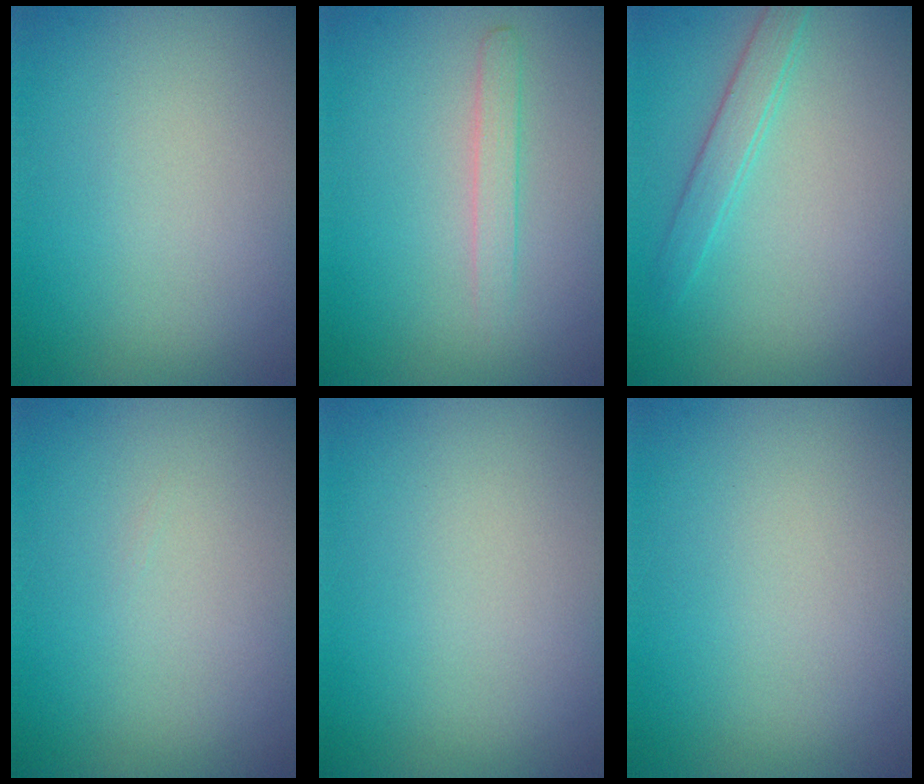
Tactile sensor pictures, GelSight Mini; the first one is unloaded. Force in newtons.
{"total": 1.4, "press": 1.4, "slide": 0.0}
{"total": 1.9, "press": 1.9, "slide": 0.1}
{"total": 0.0}
{"total": 0.0}
{"total": 0.0}